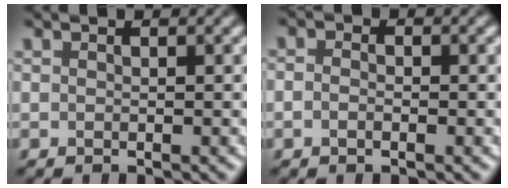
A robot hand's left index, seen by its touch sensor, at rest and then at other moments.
{"total": 1.5, "force": [-0.2, 1.0, 1.1], "torque": [-0.013, -0.001, -0.018]}